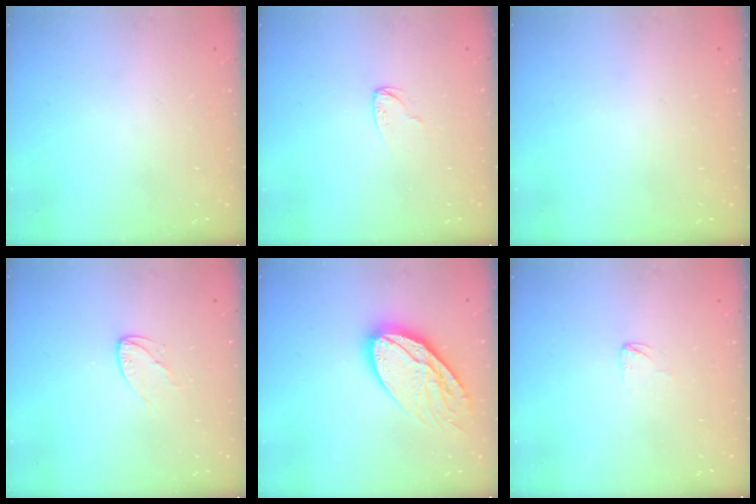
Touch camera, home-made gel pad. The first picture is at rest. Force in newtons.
{"total": 3.5, "press": 3.5, "slide": 0.3}
{"total": 0.0}
{"total": 5.3, "press": 5.3, "slide": 0.5}
{"total": 16.2, "press": 16.1, "slide": 0.7}
{"total": 2.1, "press": 2.1, "slide": 0.2}